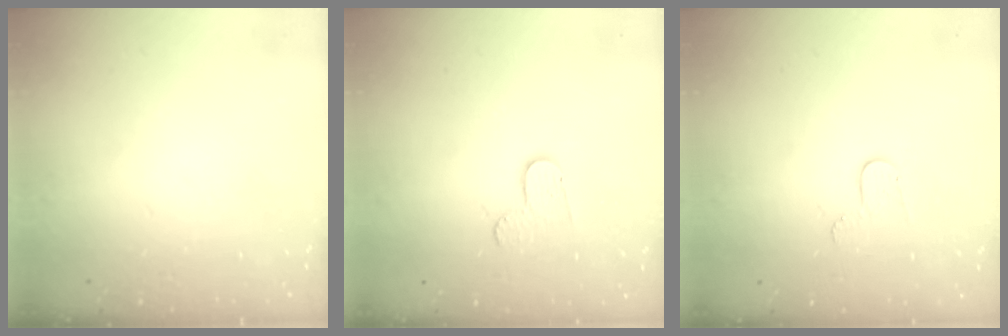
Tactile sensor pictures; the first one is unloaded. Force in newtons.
{"total": 3.3, "press": 3.3, "slide": 0.3}
{"total": 5.1, "press": 5.1, "slide": 0.5}